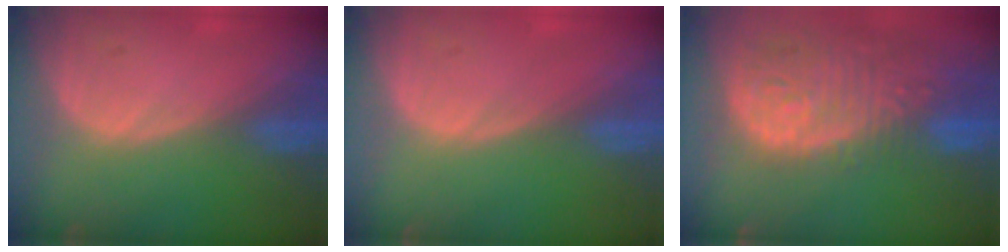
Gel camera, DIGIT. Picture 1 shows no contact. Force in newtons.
{"total": 0.0}
{"total": 14.3, "press": 11.7, "slide": 8.2}